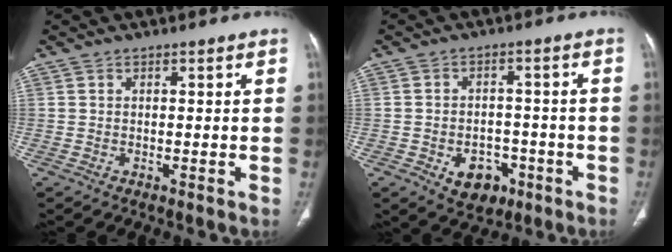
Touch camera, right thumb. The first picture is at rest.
{"total": 7.5, "force": [-3.2, 5.5, 3.9], "torque": [-0.031, 0.025, -0.038]}